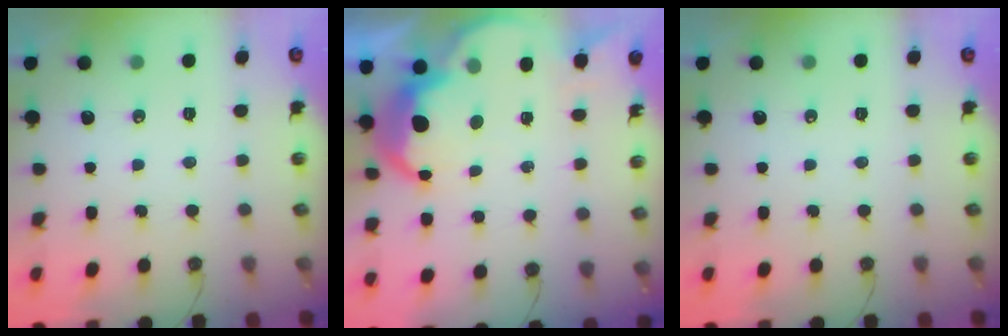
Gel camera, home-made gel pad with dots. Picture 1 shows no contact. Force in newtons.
{"total": 11.2, "press": 11.2, "slide": 0.9}
{"total": 0.0}